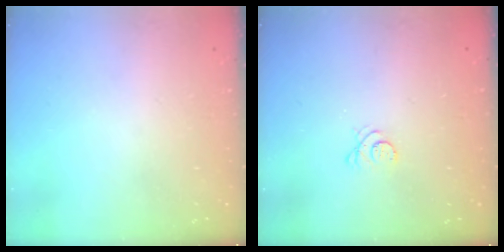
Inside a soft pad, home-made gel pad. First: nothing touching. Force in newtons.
{"total": 3.4, "press": 3.3, "slide": 0.5}